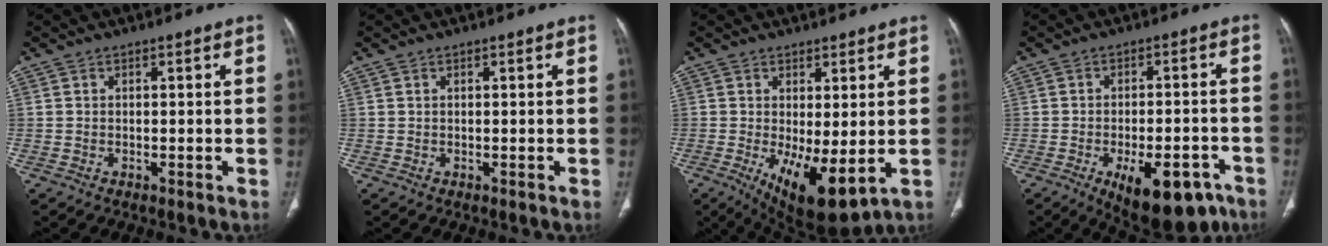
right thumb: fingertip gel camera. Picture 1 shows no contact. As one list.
[{"total": 0.0}, {"total": 11.0, "force": [-1.9, 4.2, 10.0], "torque": [-0.161, -0.025, -0.012]}, {"total": 15.2, "force": [-8.2, 6.7, 10.9], "torque": [-0.108, 0.032, -0.103]}]